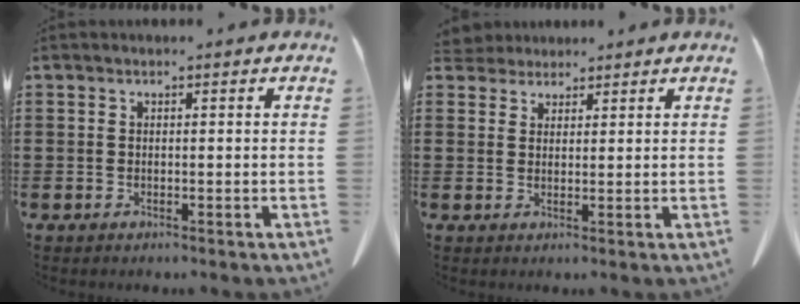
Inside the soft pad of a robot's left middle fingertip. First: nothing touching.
{"total": 2.6, "force": [2.4, 0.8, 0.0], "torque": [-0.009, 0.000, 0.048]}